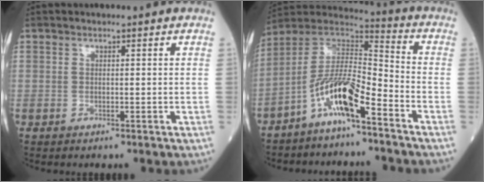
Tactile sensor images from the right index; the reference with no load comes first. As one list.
[{"total": 10.8, "force": [-6.4, 1.7, 8.6], "torque": [-0.175, 0.013, -0.123]}]